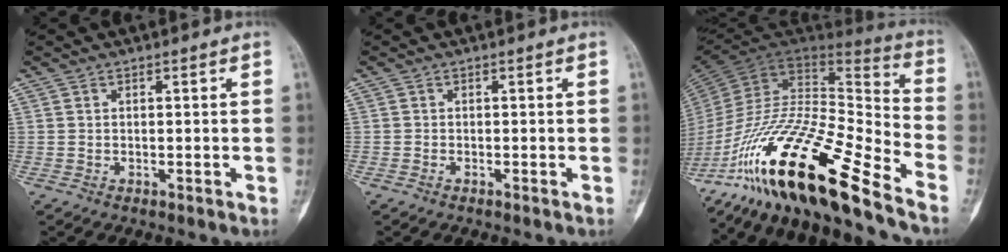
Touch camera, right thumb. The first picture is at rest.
{"total": 0.0}
{"total": 27.8, "force": [-19.6, 4.7, 19.1], "torque": [-0.374, 0.045, -0.353]}